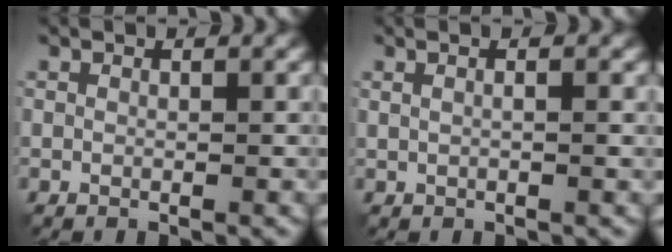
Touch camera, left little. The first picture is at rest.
{"total": 2.0, "force": [0.7, 0.9, 1.6], "torque": [-0.012, 0.003, -0.001]}